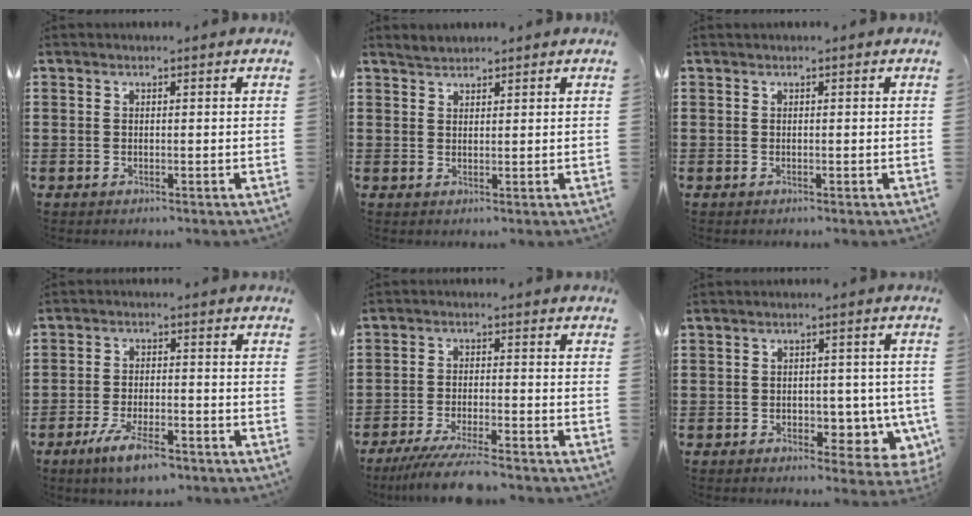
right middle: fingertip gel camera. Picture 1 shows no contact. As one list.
[{"total": 1.7, "force": [1.6, 0.4, -0.2], "torque": [-0.001, 0.005, 0.032]}, {"total": 0.0}, {"total": 6.1, "force": [-4.1, 1.5, 4.2], "torque": [-0.087, -0.004, -0.076]}, {"total": 6.3, "force": [-5.6, 0.2, 3.0], "torque": [-0.065, -0.017, -0.104]}, {"total": 4.0, "force": [-0.8, 3.1, 2.4], "torque": [-0.037, -0.002, -0.017]}]